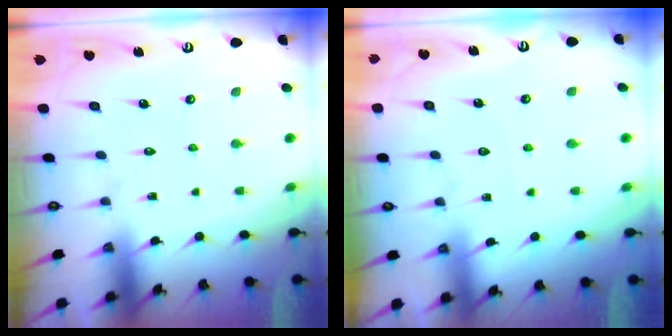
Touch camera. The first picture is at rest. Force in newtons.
{"total": 2.0, "press": 2.0, "slide": 0.3}